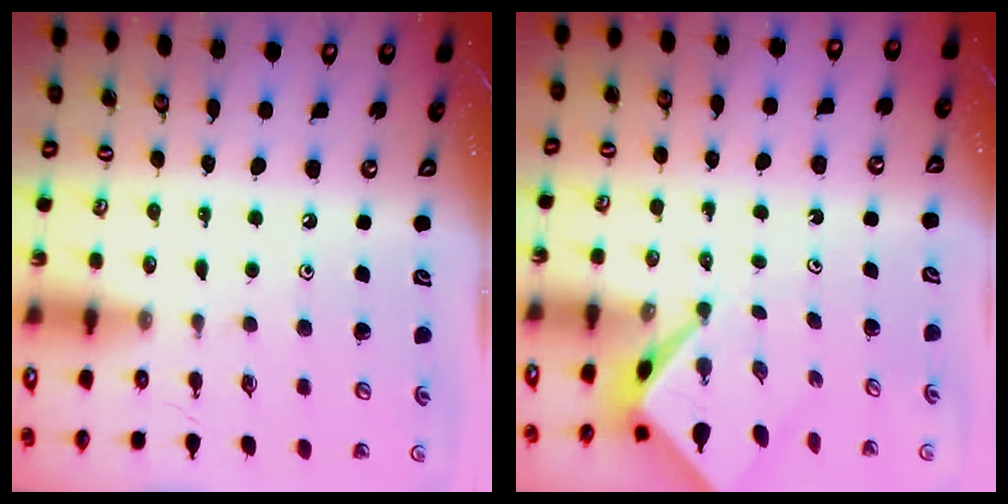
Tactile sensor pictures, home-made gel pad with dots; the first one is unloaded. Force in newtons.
{"total": 2.4, "press": 2.4, "slide": 0.3}